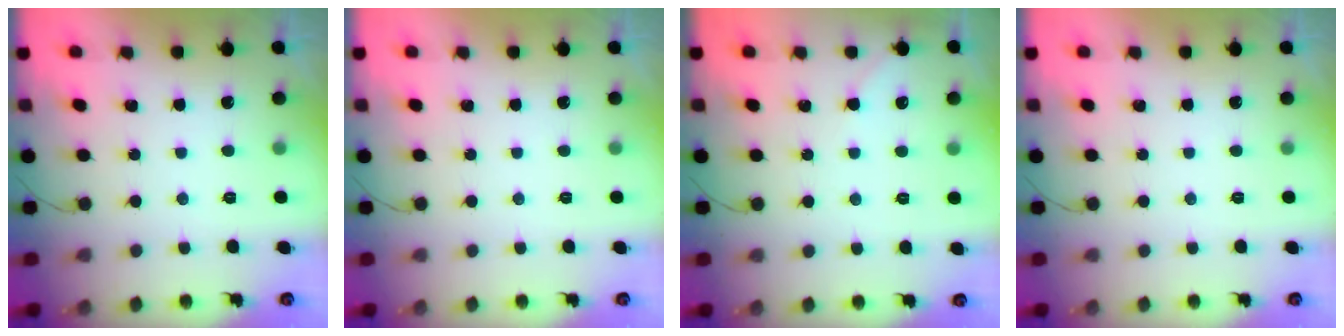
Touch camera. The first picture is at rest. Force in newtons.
{"total": 0.0}
{"total": 2.2, "press": 2.1, "slide": 0.3}
{"total": 0.0}